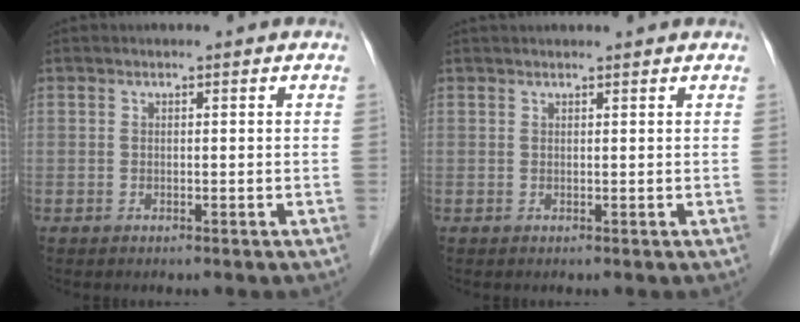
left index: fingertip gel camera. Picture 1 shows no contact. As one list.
[{"total": 3.9, "force": [3.7, 0.3, 1.2], "torque": [-0.012, 0.029, 0.044]}]